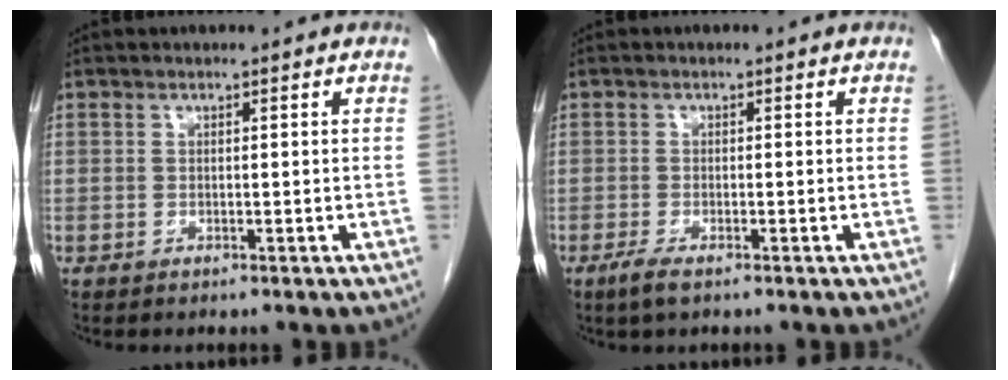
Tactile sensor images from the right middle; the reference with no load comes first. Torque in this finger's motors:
{"motor_torque": [0.46, -0.03, 0.15, 0.04]}